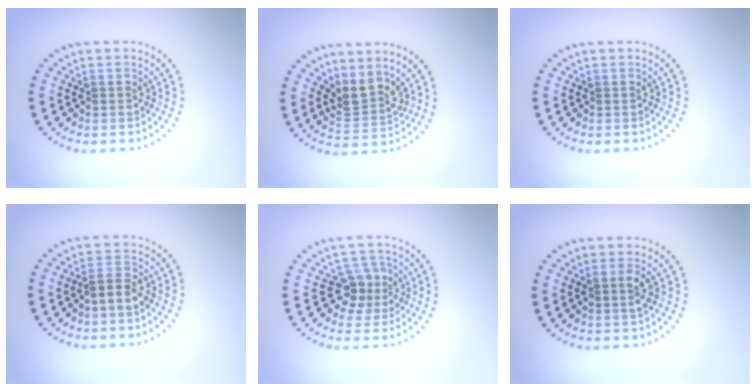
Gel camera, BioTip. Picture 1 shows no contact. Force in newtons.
{"total": 2.7, "press": 2.0, "slide": 1.8}
{"total": 0.0}
{"total": 2.0, "press": 1.8, "slide": 0.8}
{"total": 2.9, "press": 2.5, "slide": 1.4}
{"total": 1.1, "press": 1.1, "slide": 0.4}